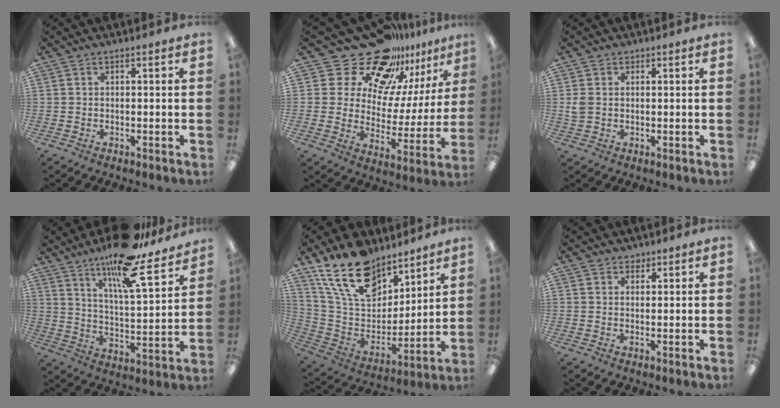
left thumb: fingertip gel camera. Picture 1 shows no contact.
{"total": 20.0, "force": [15.9, 10.4, 6.4], "torque": [-0.121, -0.122, 0.287]}
{"total": 3.0, "force": [0.5, 2.5, 1.6], "torque": [-0.030, 0.006, 0.011]}
{"total": 18.8, "force": [14.5, 4.4, 11.1], "torque": [-0.180, -0.091, 0.240]}
{"total": 20.1, "force": [14.2, 10.9, 9.2], "torque": [-0.183, -0.075, 0.263]}
{"total": 1.8, "force": [1.5, 1.1, 0.1], "torque": [0.005, -0.004, 0.027]}